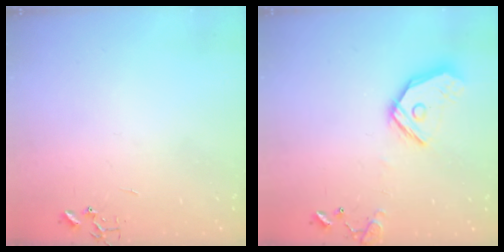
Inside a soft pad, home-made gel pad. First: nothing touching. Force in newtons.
{"total": 15.9, "press": 15.7, "slide": 2.6}